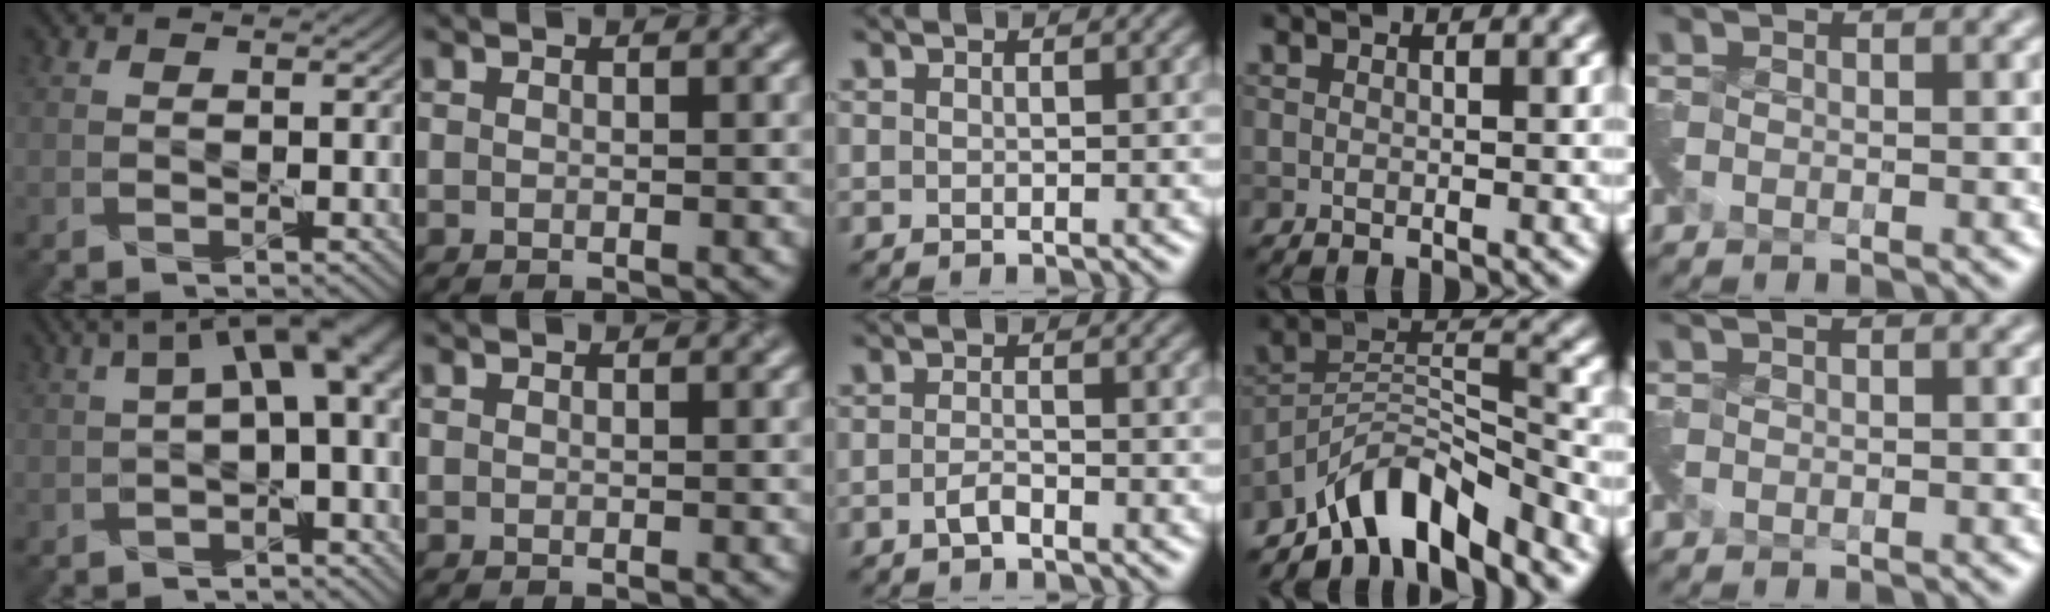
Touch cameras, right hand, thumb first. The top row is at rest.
{"thumb": {"total": 8.5, "force": [1.1, 3.0, 7.9], "torque": [-0.113, 0.015, 0.014]}, "middle": {"total": 1.3, "force": [-0.8, 0.4, 0.9], "torque": [-0.024, 0.001, -0.019]}, "ring": {"total": 7.8, "force": [-6.4, 2.3, 3.7], "torque": [-0.051, 0.001, -0.128]}, "little": {"total": 0.8, "force": [0.5, 0.1, 0.7], "torque": [-0.012, 0.005, 0.008]}}